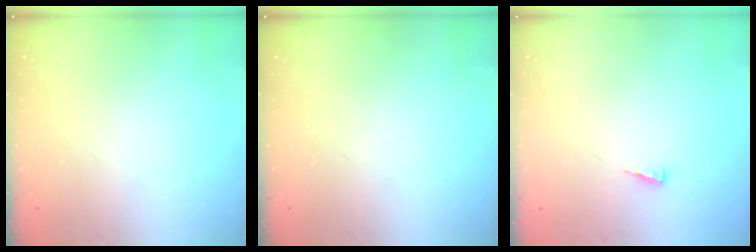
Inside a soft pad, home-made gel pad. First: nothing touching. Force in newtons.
{"total": 0.0}
{"total": 2.5, "press": 2.5, "slide": 0.2}